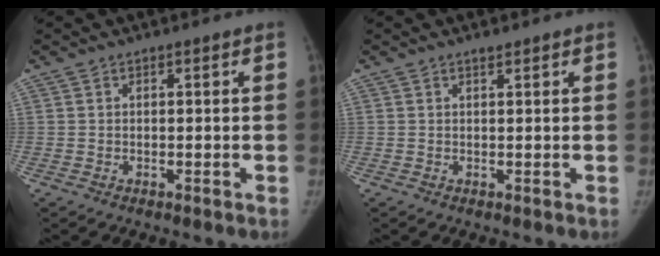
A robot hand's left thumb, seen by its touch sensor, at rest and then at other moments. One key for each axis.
{"total": 1.1, "fx": 0.9, "fy": 0.3, "fz": 0.5, "tx": -0.010, "ty": -0.006, "tz": 0.015}